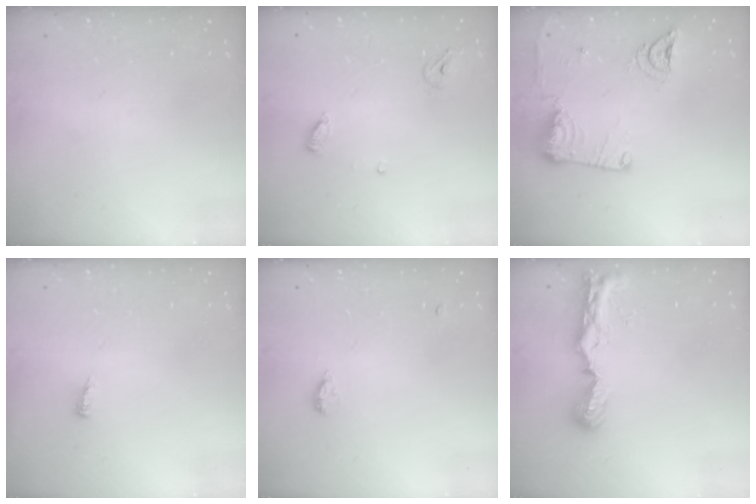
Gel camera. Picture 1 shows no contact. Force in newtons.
{"total": 5.0, "press": 5.0, "slide": 0.4}
{"total": 13.5, "press": 13.4, "slide": 1.7}
{"total": 4.9, "press": 4.9, "slide": 0.5}
{"total": 8.1, "press": 5.6, "slide": 5.8}
{"total": 8.3, "press": 8.3, "slide": 0.6}